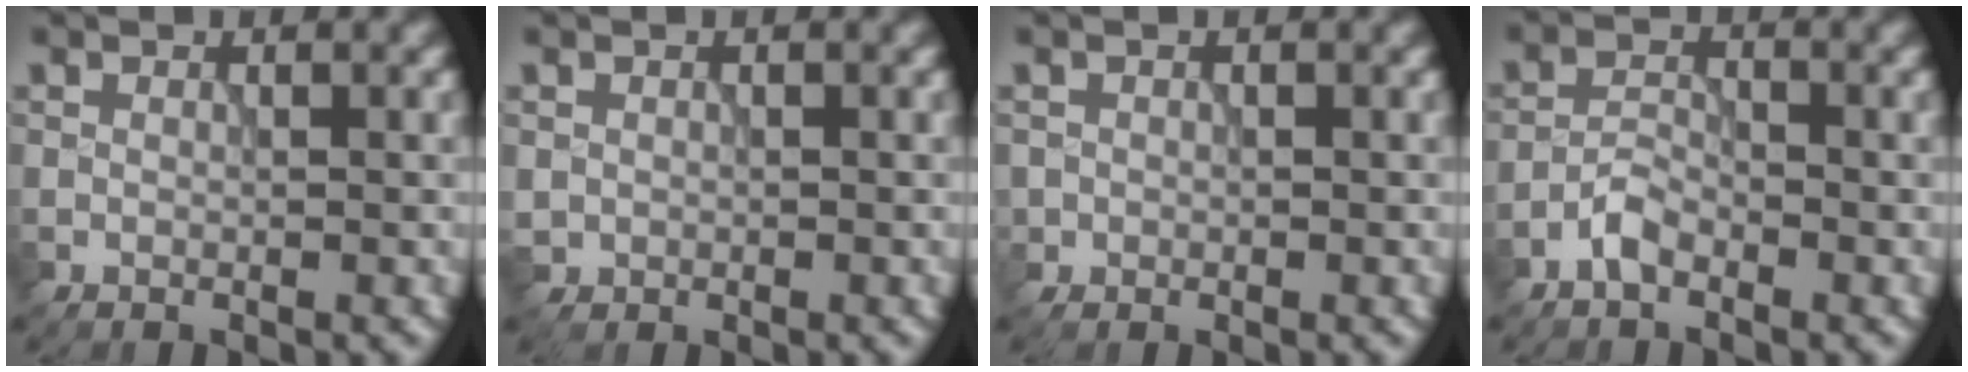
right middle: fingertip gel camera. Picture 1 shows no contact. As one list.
[{"total": 0.9, "force": [0.1, 0.9, 0.0], "torque": [0.006, -0.005, 0.000]}, {"total": 0.8, "force": [-0.3, 0.7, -0.2], "torque": [0.012, -0.006, -0.007]}, {"total": 2.0, "force": [-1.5, 0.8, 1.1], "torque": [-0.020, 0.006, -0.033]}]